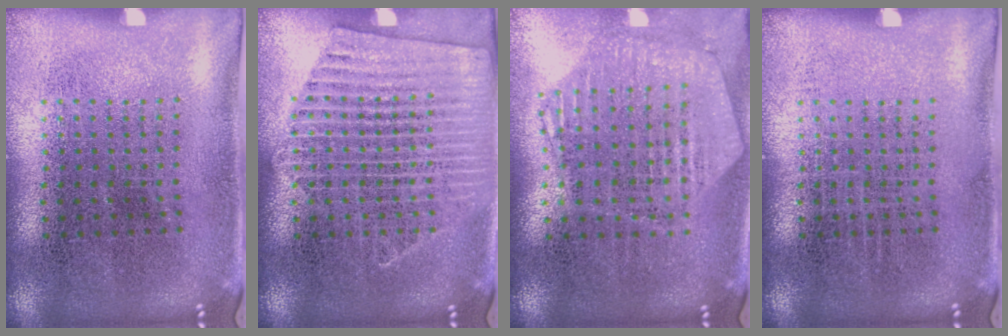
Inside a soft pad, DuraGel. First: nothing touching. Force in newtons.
{"total": 2.6, "press": 2.6, "slide": 0.3}
{"total": 1.1, "press": 1.1, "slide": 0.2}
{"total": 0.0}